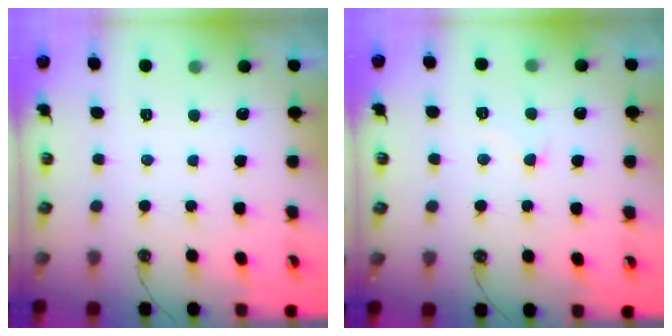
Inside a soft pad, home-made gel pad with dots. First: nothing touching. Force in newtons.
{"total": 3.4, "press": 3.4, "slide": 0.5}